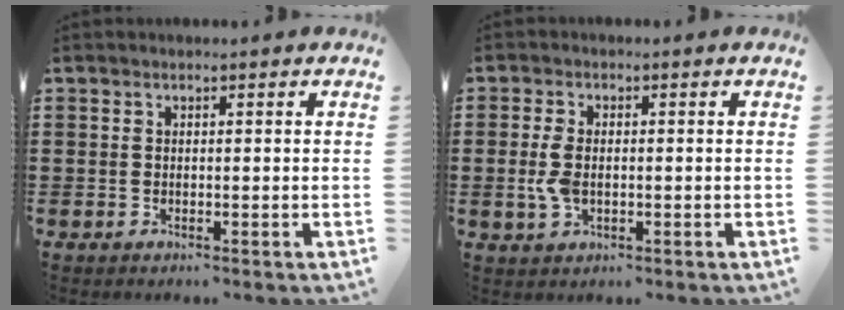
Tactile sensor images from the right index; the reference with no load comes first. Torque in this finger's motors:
{"motor_torque": [0.80, -0.02, 0.16, 0.13]}